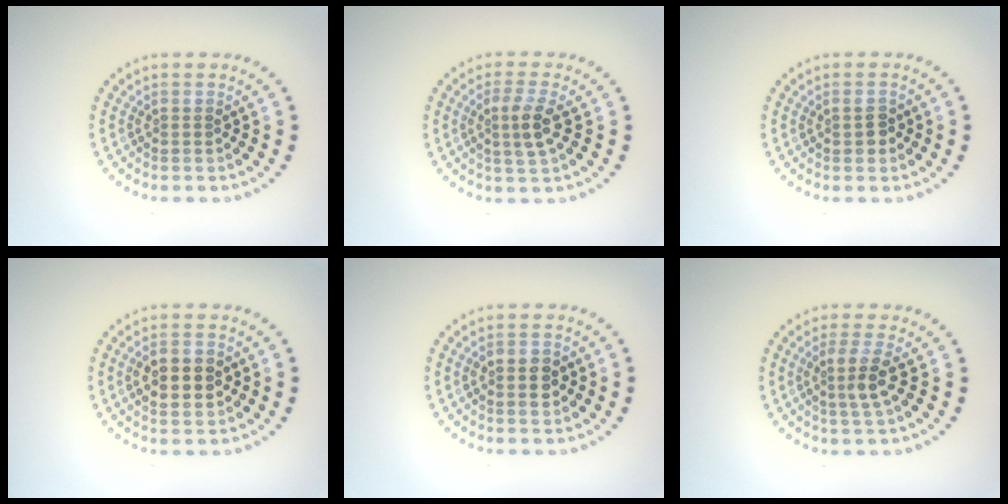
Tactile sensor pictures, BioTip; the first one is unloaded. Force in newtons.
{"total": 2.6, "press": 2.4, "slide": 1.0}
{"total": 1.5, "press": 1.5, "slide": 0.1}
{"total": 4.6, "press": 4.6, "slide": 0.2}
{"total": 2.8, "press": 2.8, "slide": 0.1}
{"total": 2.7, "press": 2.4, "slide": 1.3}